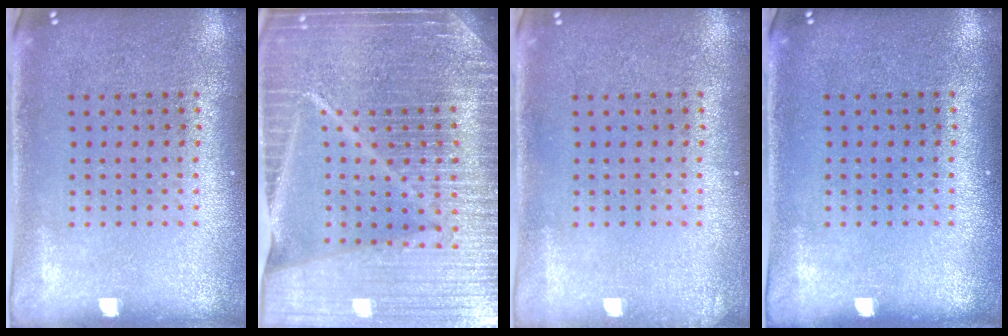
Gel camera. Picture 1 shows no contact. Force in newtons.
{"total": 6.8, "press": 5.8, "slide": 3.5}
{"total": 0.6, "press": 0.6, "slide": 0.0}
{"total": 0.0}